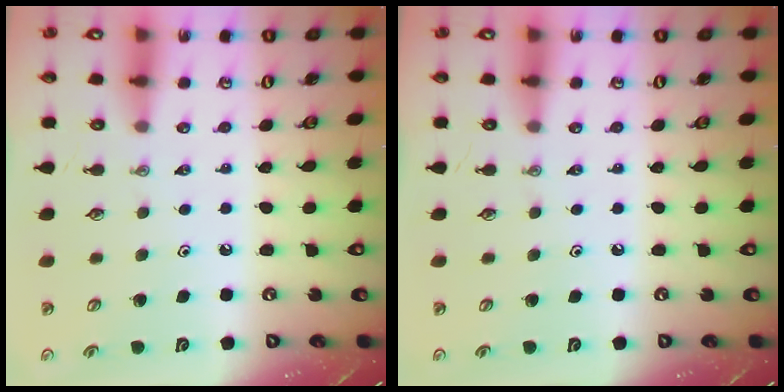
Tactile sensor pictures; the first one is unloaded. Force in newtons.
{"total": 0.0}